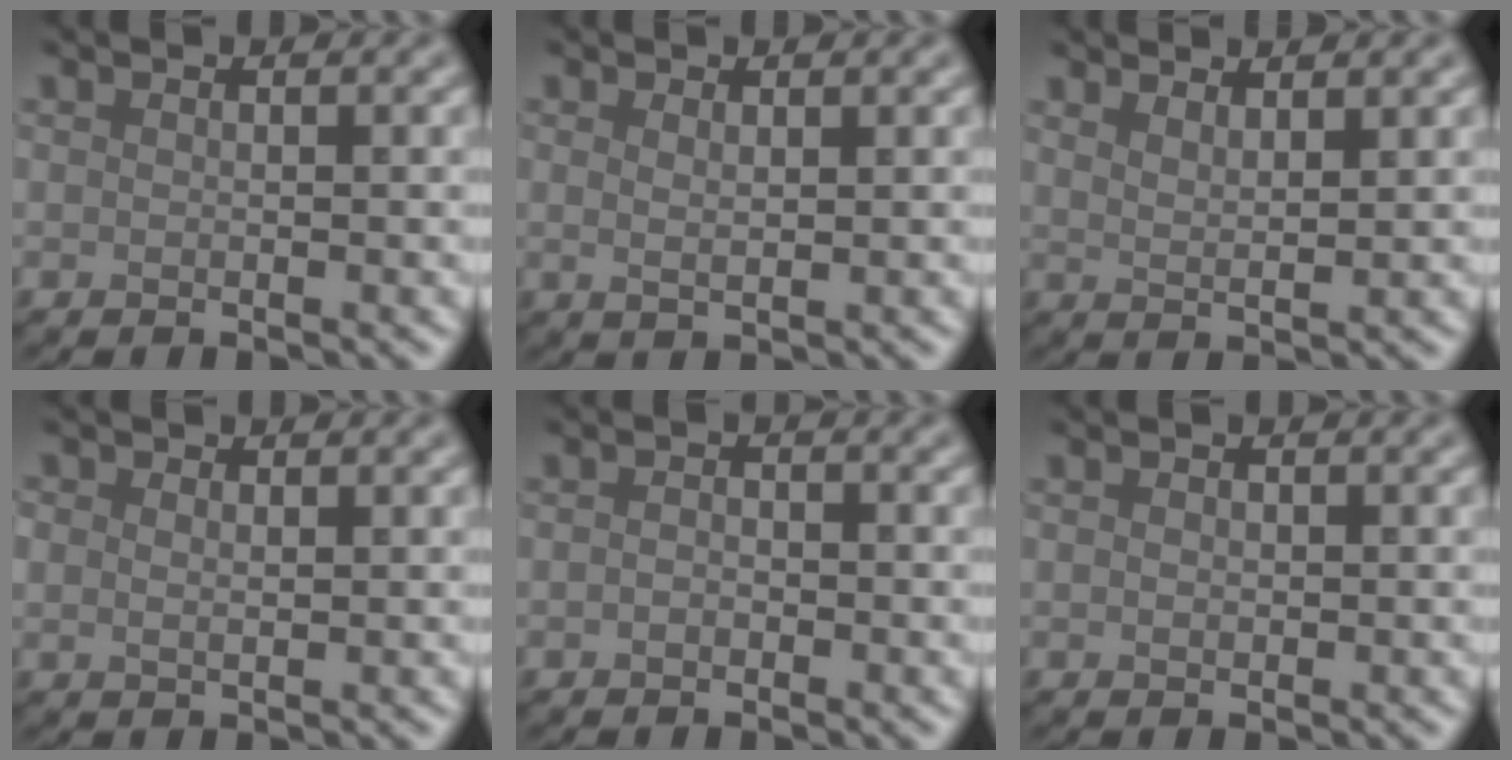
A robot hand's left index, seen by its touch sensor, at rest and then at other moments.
{"total": 1.1, "force": [0.5, 0.3, 0.9], "torque": [-0.017, -0.003, 0.009]}
{"total": 2.1, "force": [1.7, 0.5, 1.1], "torque": [-0.009, -0.002, 0.025]}
{"total": 1.9, "force": [0.6, 1.4, 1.1], "torque": [-0.016, 0.009, 0.000]}
{"total": 1.0, "force": [-0.3, 0.7, 0.6], "torque": [-0.016, -0.001, -0.010]}
{"total": 0.8, "force": [0.0, 0.6, 0.5], "torque": [-0.009, -0.001, -0.001]}